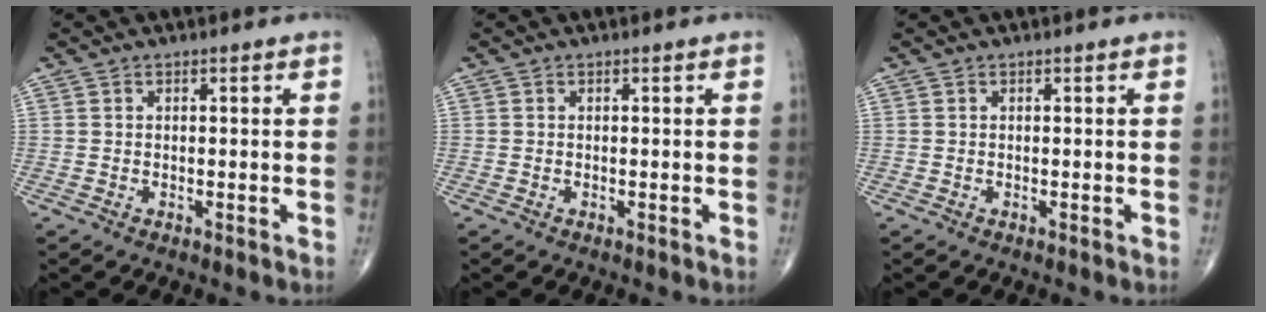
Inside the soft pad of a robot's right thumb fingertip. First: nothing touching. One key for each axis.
{"total": 0.0}
{"total": 0.0}